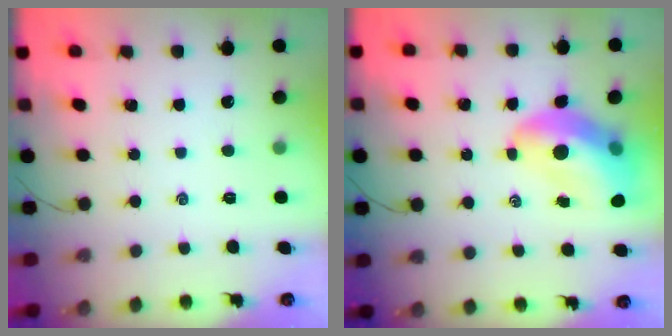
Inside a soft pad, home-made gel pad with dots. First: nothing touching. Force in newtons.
{"total": 13.3, "press": 12.6, "slide": 4.0}